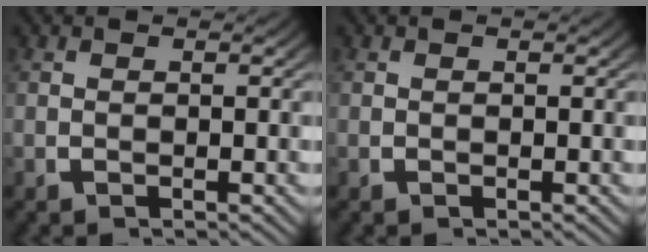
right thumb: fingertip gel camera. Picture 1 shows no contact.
{"total": 0.0}